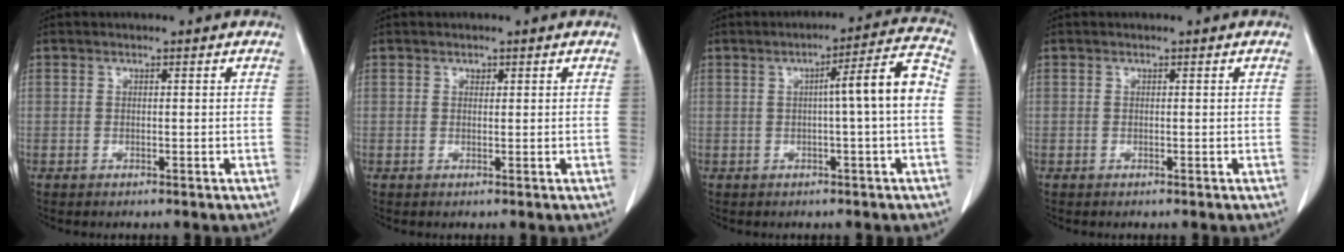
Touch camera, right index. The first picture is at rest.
{"total": 0.6, "force": [0.3, 0.4, 0.2], "torque": [-0.003, -0.001, 0.004]}
{"total": 7.5, "force": [-0.2, -0.5, 7.5], "torque": [-0.104, 0.016, -0.006]}
{"total": 0.0}